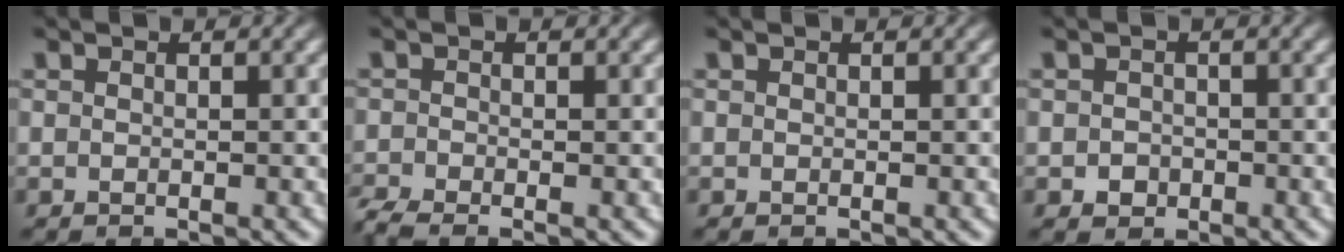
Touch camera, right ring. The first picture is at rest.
{"total": 2.4, "force": [-1.9, 1.2, 0.7], "torque": [-0.012, -0.008, -0.031]}
{"total": 0.0}
{"total": 1.2, "force": [-0.6, 1.0, 0.0], "torque": [0.006, -0.008, -0.007]}